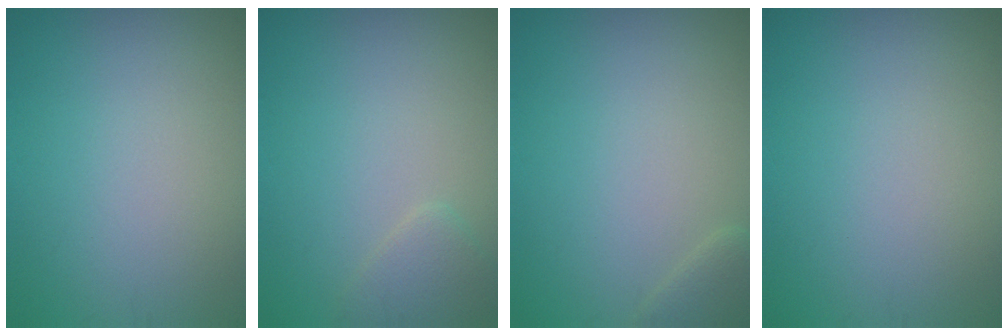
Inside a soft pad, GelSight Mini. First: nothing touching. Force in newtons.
{"total": 1.6, "press": 1.6, "slide": 0.1}
{"total": 1.6, "press": 1.6, "slide": 0.1}
{"total": 0.0}